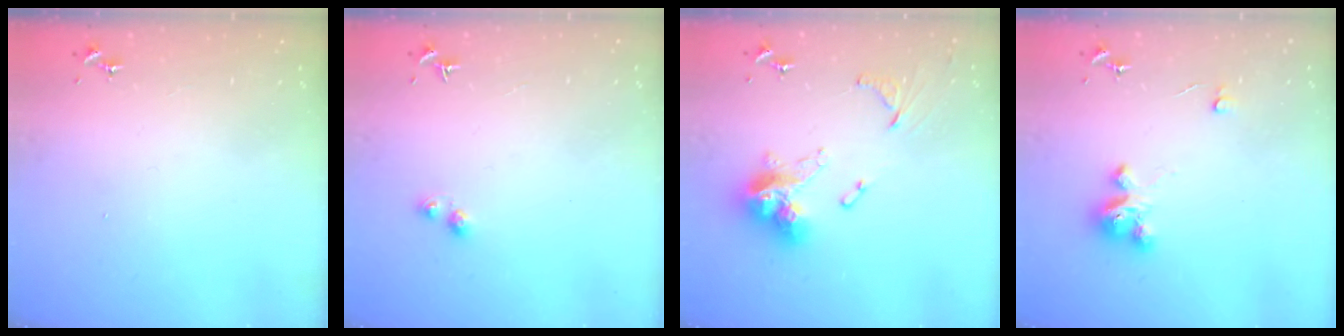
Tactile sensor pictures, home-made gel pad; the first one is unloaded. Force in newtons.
{"total": 3.4, "press": 3.4, "slide": 0.1}
{"total": 17.3, "press": 17.2, "slide": 1.6}
{"total": 5.3, "press": 5.3, "slide": 0.3}